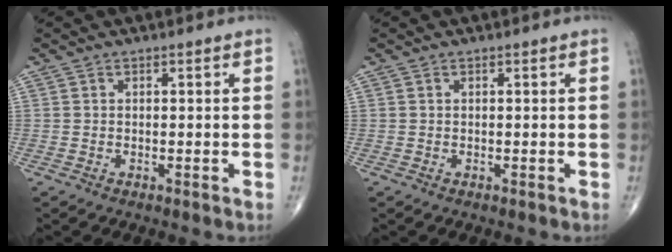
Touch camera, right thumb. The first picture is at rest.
{"total": 0.0}